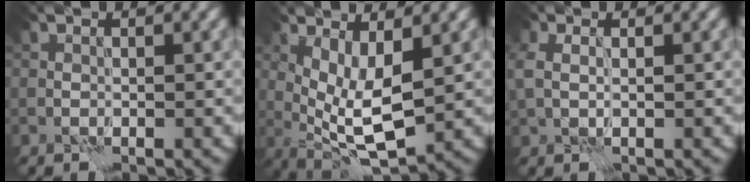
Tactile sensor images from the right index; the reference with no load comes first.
{"total": 6.3, "force": [0.7, 2.2, 5.9], "torque": [-0.114, -0.009, 0.016]}
{"total": 2.4, "force": [0.5, 1.5, 1.8], "torque": [-0.044, 0.008, 0.010]}